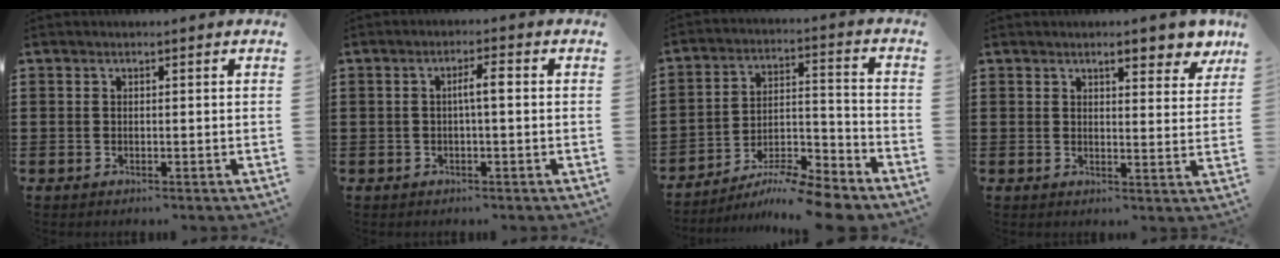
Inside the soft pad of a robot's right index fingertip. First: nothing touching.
{"total": 2.7, "force": [-0.1, 0.4, 2.7], "torque": [-0.050, 0.003, -0.005]}
{"total": 8.3, "force": [-7.8, 0.5, 2.8], "torque": [-0.032, 0.018, -0.149]}
{"total": 5.4, "force": [3.9, 1.5, 3.3], "torque": [-0.050, -0.005, 0.064]}